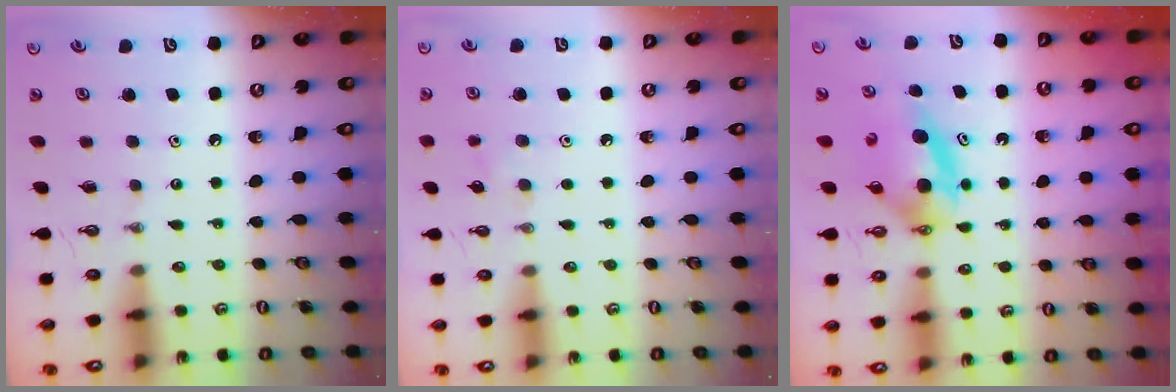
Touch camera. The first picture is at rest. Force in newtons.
{"total": 6.8, "press": 5.2, "slide": 4.2}
{"total": 6.0, "press": 5.9, "slide": 1.0}